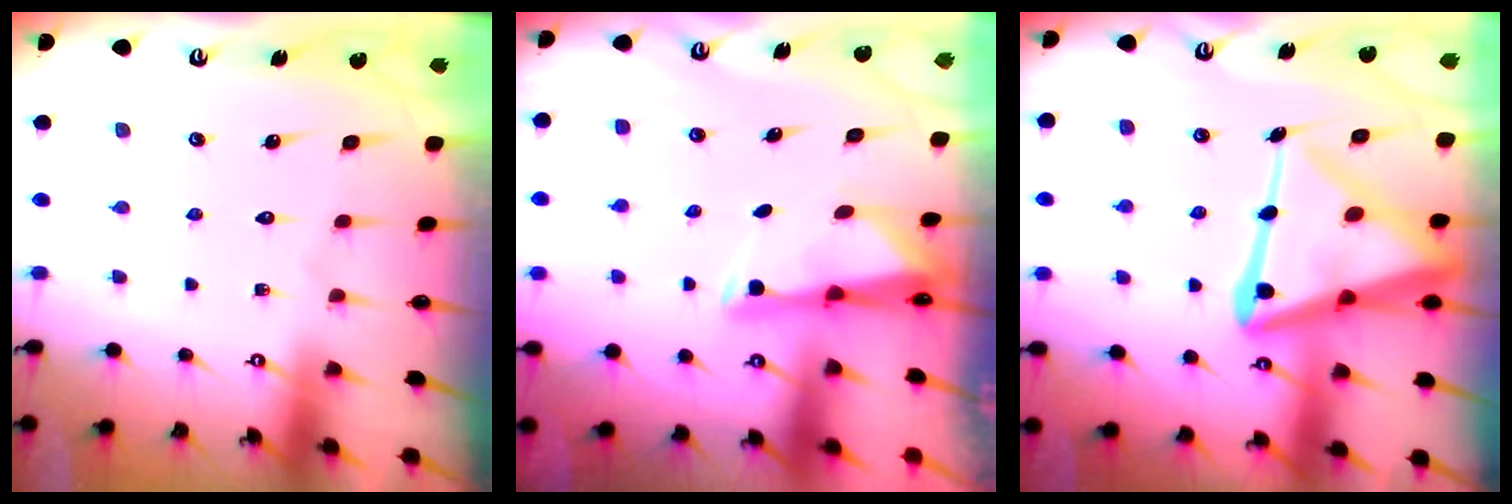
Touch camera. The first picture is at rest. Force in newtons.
{"total": 2.7, "press": 2.6, "slide": 0.4}
{"total": 18.8, "press": 18.7, "slide": 2.2}